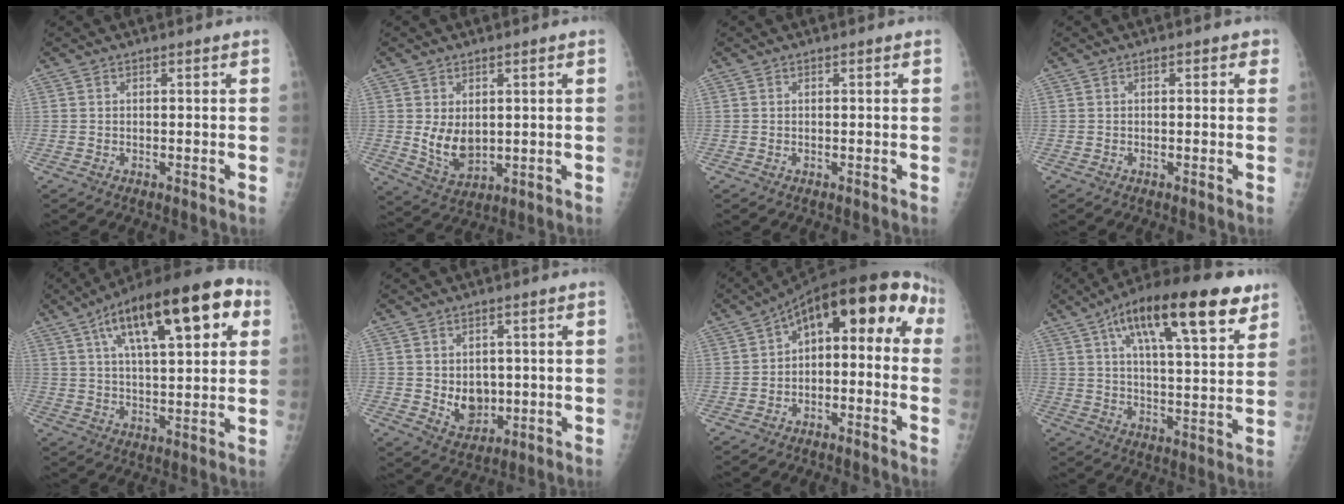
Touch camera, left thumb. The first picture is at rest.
{"total": 6.9, "force": [0.7, 4.8, 5.0], "torque": [-0.066, -0.018, 0.031]}
{"total": 0.0}
{"total": 2.0, "force": [0.7, 1.0, 1.6], "torque": [-0.008, 0.003, 0.001]}
{"total": 23.2, "force": [9.3, 8.5, 19.5], "torque": [-0.284, 0.013, 0.140]}
{"total": 6.6, "force": [-0.2, 5.1, 4.2], "torque": [-0.033, -0.008, 0.014]}
{"total": 13.9, "force": [-0.5, 7.6, 11.7], "torque": [-0.130, 0.067, -0.018]}
{"total": 22.9, "force": [11.9, 7.4, 18.2], "torque": [-0.265, -0.013, 0.183]}